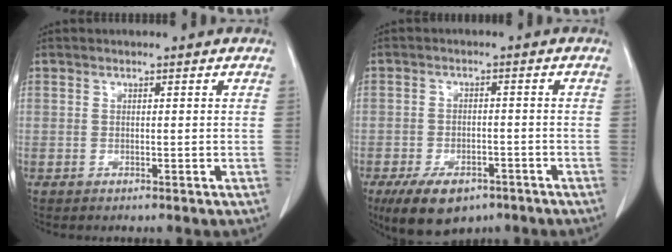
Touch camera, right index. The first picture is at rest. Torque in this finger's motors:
{"motor_torque": [-0.05, -0.02, 0.06, -0.01]}